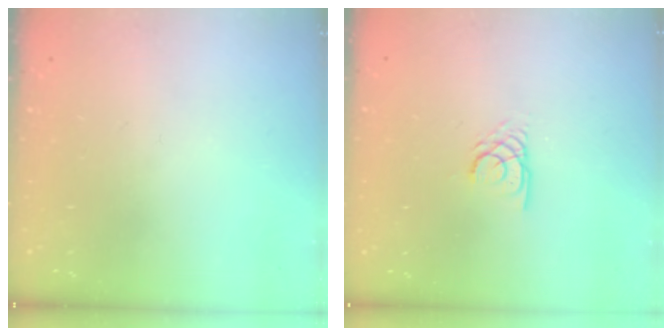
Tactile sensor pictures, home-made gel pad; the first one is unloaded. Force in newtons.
{"total": 2.7, "press": 2.7, "slide": 0.1}